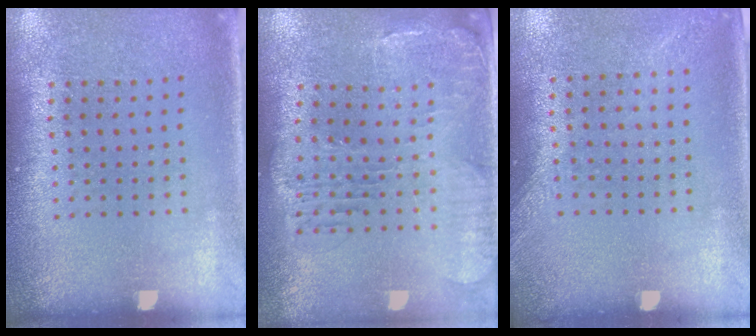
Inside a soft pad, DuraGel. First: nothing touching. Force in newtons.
{"total": 1.5, "press": 1.4, "slide": 0.4}
{"total": 1.3, "press": 1.1, "slide": 0.6}